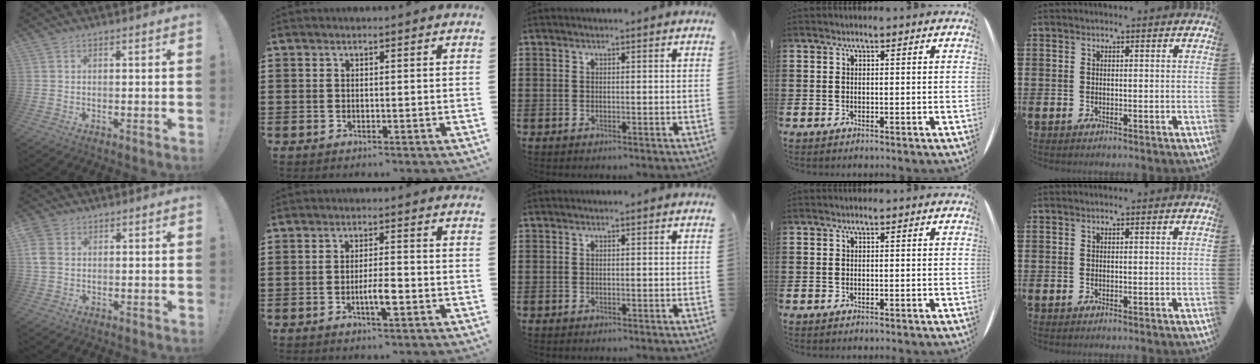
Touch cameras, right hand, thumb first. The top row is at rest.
{"thumb": {"total": 5.4, "force": [1.3, 4.3, 3.0], "torque": [-0.067, 0.002, 0.028]}, "index": {"total": 4.2, "force": [-1.5, 0.8, 3.8], "torque": [-0.071, -0.002, -0.029]}}